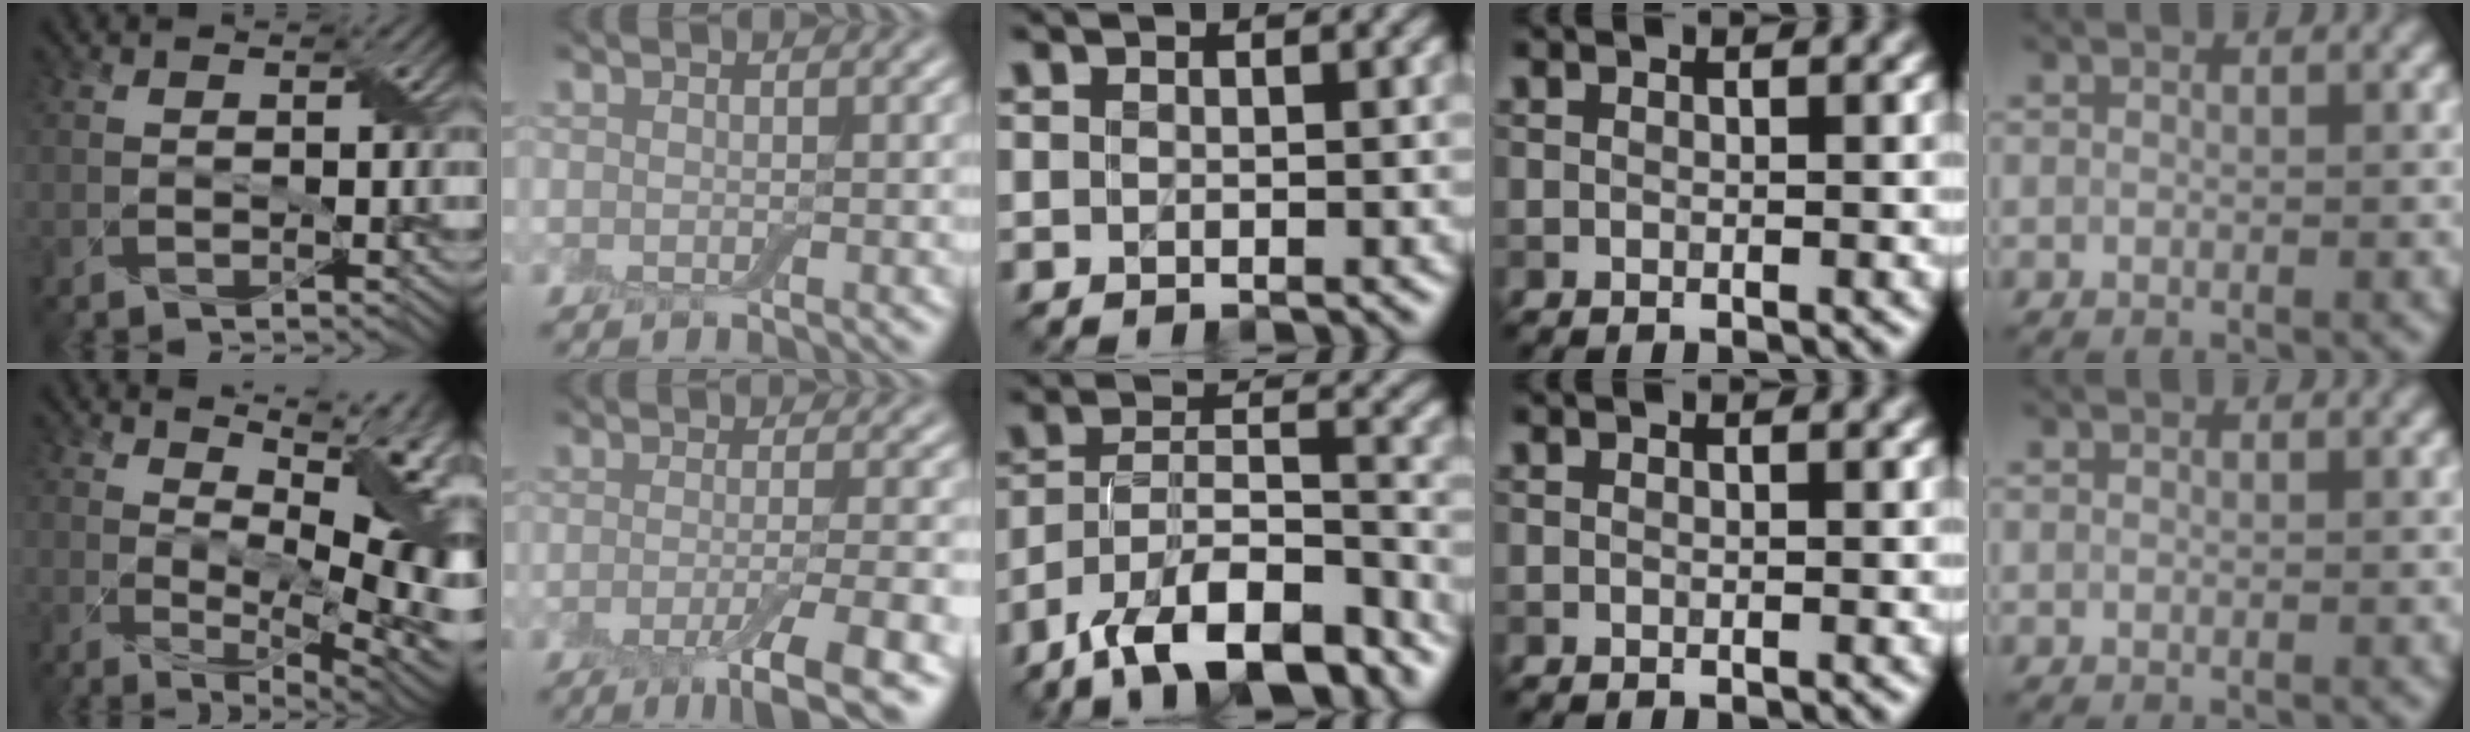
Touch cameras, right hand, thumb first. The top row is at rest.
{"thumb": {"total": 17.2, "force": [4.8, 7.0, 15.0], "torque": [-0.199, 0.026, 0.093]}, "index": {"total": 7.1, "force": [-3.3, 1.4, 6.1], "torque": [-0.084, -0.008, -0.055]}, "middle": {"total": 13.1, "force": [-10.2, 4.7, 6.8], "torque": [-0.115, -0.004, -0.163]}}